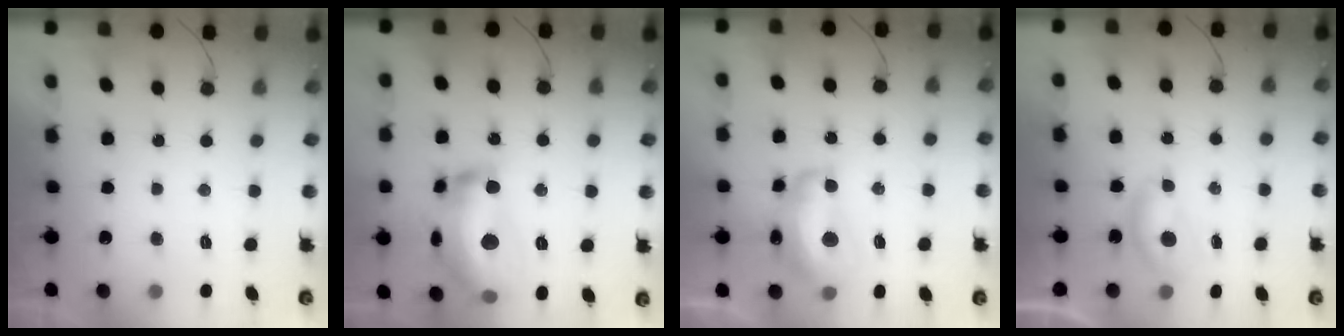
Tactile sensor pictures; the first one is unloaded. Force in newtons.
{"total": 21.1, "press": 21.0, "slide": 1.5}
{"total": 13.4, "press": 13.4, "slide": 1.0}
{"total": 4.8, "press": 4.8, "slide": 0.4}